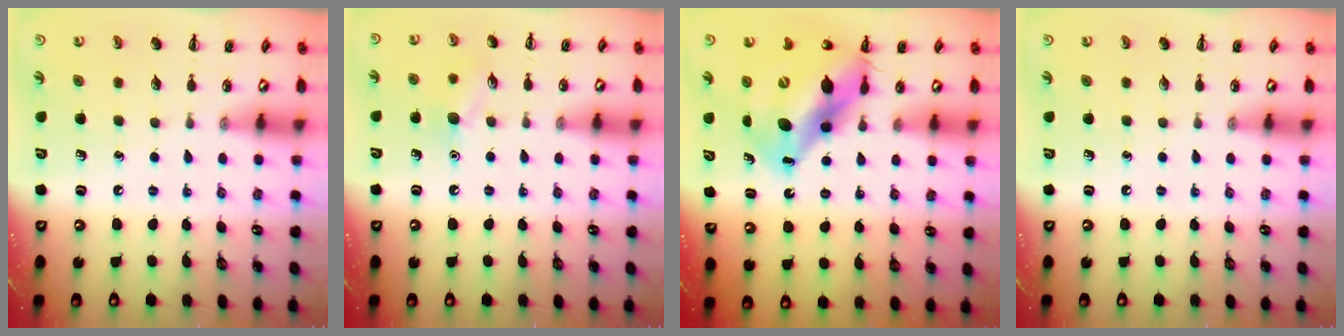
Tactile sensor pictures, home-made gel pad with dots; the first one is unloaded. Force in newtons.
{"total": 7.8, "press": 7.6, "slide": 1.3}
{"total": 12.6, "press": 12.2, "slide": 2.8}
{"total": 0.0}